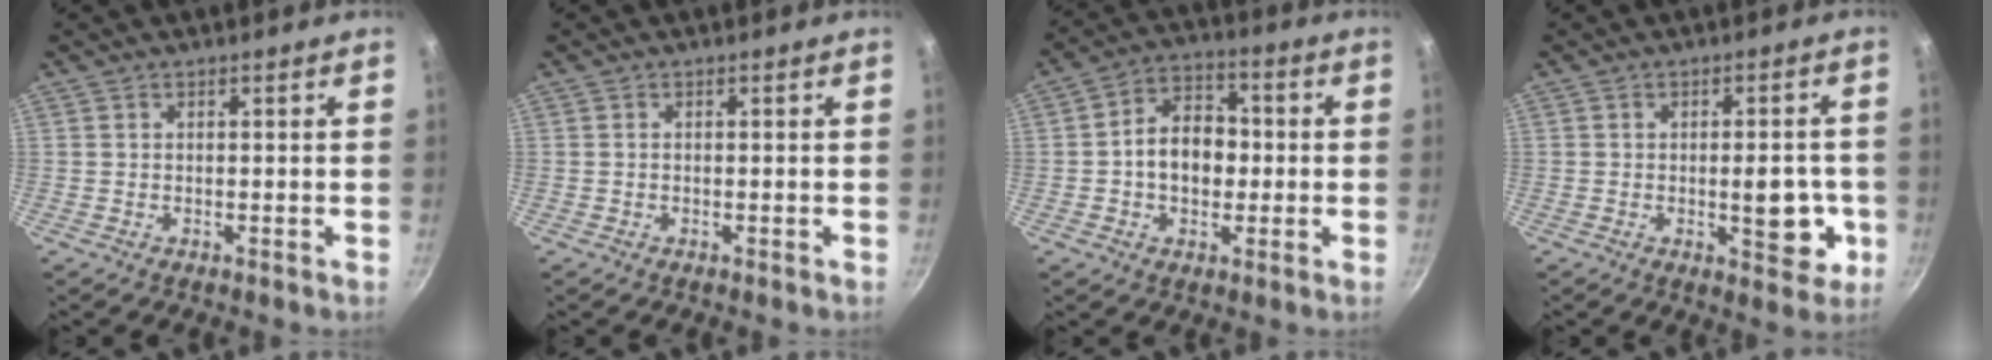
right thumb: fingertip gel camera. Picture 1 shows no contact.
{"total": 0.0}
{"total": 10.5, "force": [-0.6, 7.7, 7.1], "torque": [-0.074, 0.023, -0.021]}
{"total": 8.9, "force": [-1.8, 4.1, 7.7], "torque": [-0.072, 0.004, -0.020]}